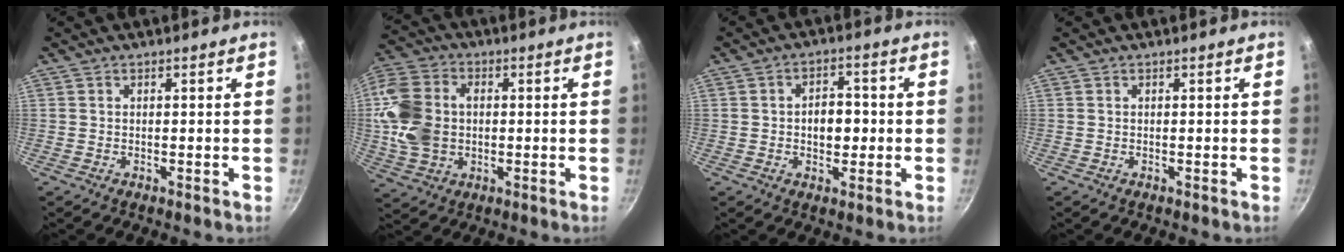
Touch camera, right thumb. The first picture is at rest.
{"total": 14.3, "force": [0.3, 10.3, 9.9], "torque": [-0.202, 0.013, 0.005]}
{"total": 6.1, "force": [-0.3, 4.0, 4.6], "torque": [-0.048, 0.011, -0.007]}
{"total": 0.0}